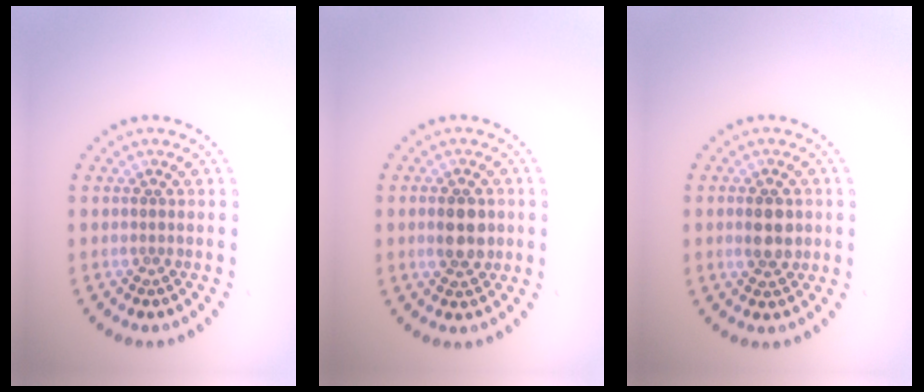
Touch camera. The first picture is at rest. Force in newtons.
{"total": 3.1, "press": 3.0, "slide": 0.2}
{"total": 2.7, "press": 2.7, "slide": 0.1}